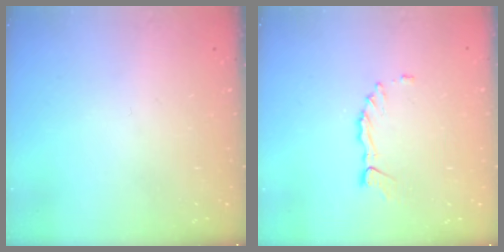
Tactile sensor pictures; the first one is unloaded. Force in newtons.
{"total": 1.5, "press": 1.5, "slide": 0.3}